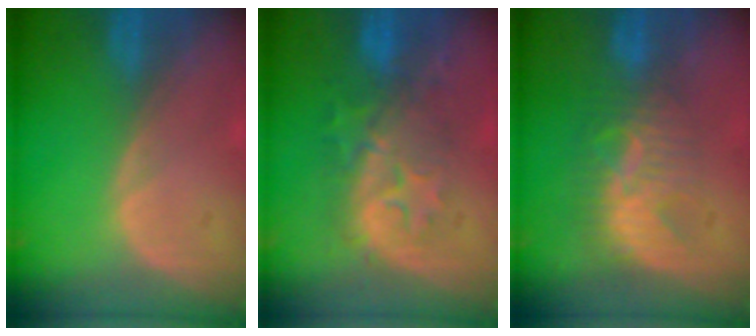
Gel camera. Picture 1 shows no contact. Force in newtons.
{"total": 8.4, "press": 8.3, "slide": 1.1}
{"total": 7.8, "press": 7.2, "slide": 2.8}